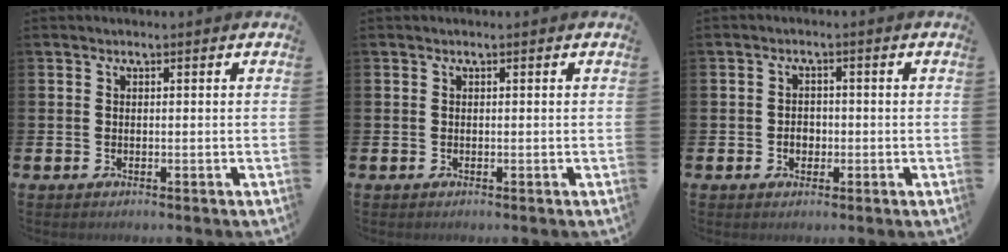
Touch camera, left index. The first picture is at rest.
{"total": 0.0}
{"total": 1.9, "force": [-0.5, 1.5, 1.0], "torque": [-0.008, 0.001, -0.015]}